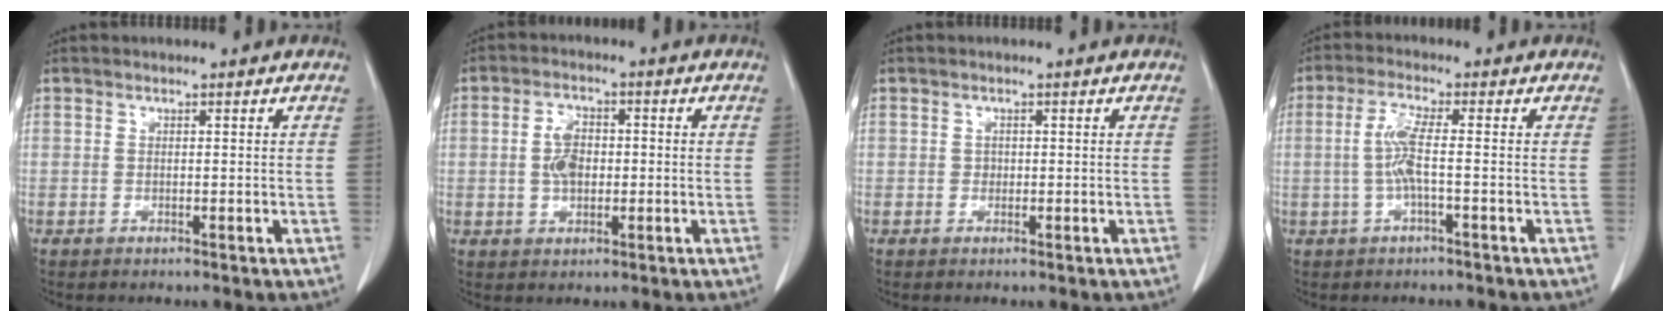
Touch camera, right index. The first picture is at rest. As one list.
[{"total": 5.0, "force": [-0.2, 3.0, 4.0], "torque": [-0.079, 0.008, -0.003]}, {"total": 0.6, "force": [0.0, 0.6, 0.2], "torque": [0.003, 0.003, 0.000]}, {"total": 4.6, "force": [-0.5, 0.2, 4.6], "torque": [-0.103, 0.006, -0.011]}]